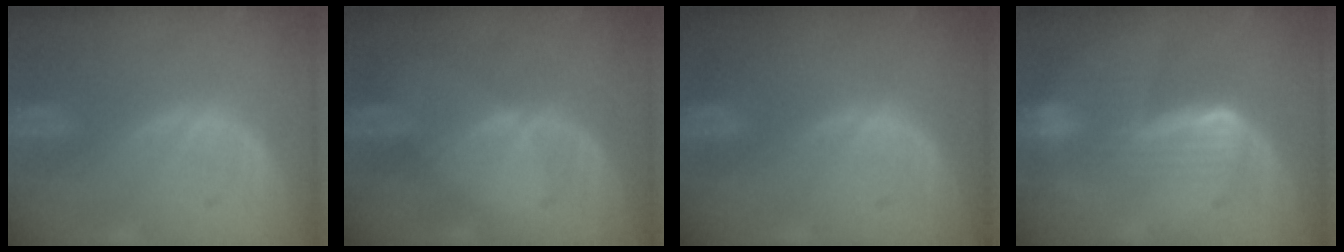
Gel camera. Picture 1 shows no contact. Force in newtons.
{"total": 0.7, "press": 0.5, "slide": 0.5}
{"total": 0.0}
{"total": 6.7, "press": 5.8, "slide": 3.4}